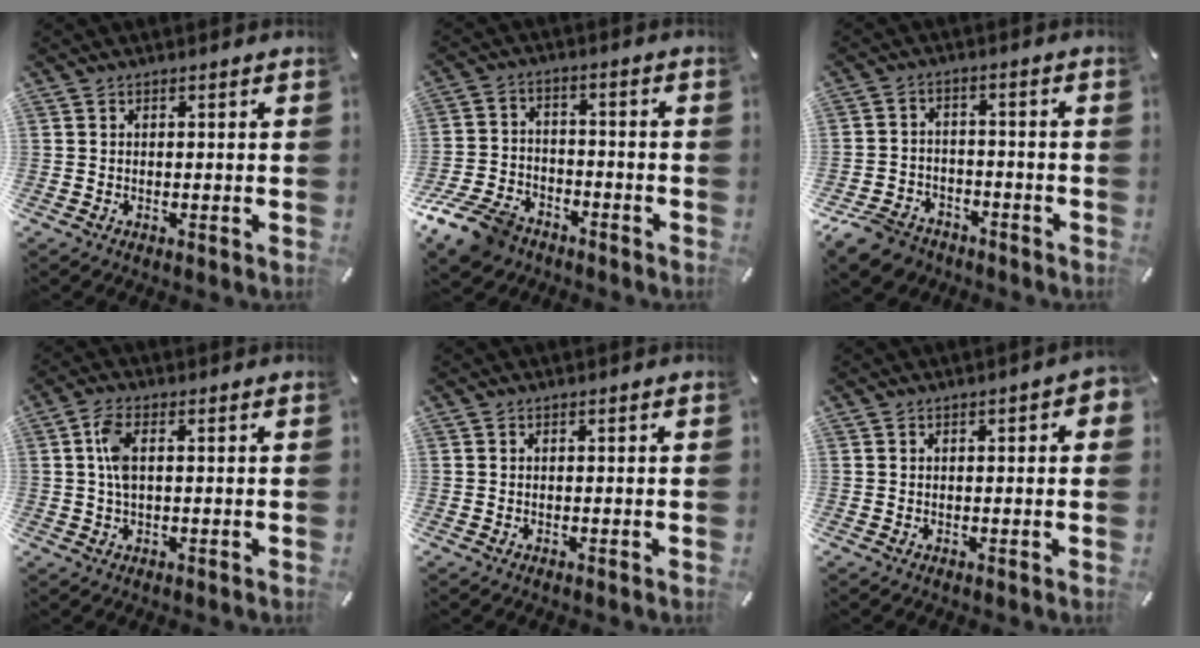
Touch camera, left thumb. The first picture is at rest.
{"total": 10.9, "force": [-8.1, 6.1, 4.2], "torque": [-0.086, 0.048, -0.151]}
{"total": 8.0, "force": [-6.2, 4.6, 2.3], "torque": [-0.052, 0.031, -0.118]}
{"total": 5.2, "force": [0.7, 2.3, 4.6], "torque": [-0.107, 0.003, 0.007]}
{"total": 0.0}
{"total": 1.7, "force": [0.3, 0.8, 1.5], "torque": [-0.021, 0.003, 0.003]}